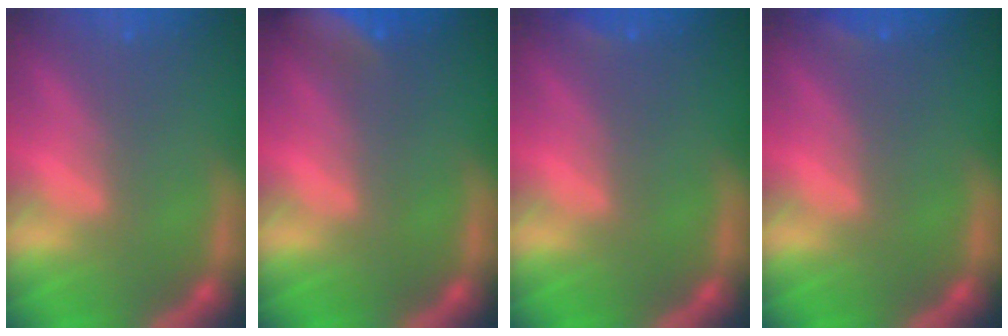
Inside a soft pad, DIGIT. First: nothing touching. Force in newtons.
{"total": 7.0}
{"total": 0.9}
{"total": 0.9}